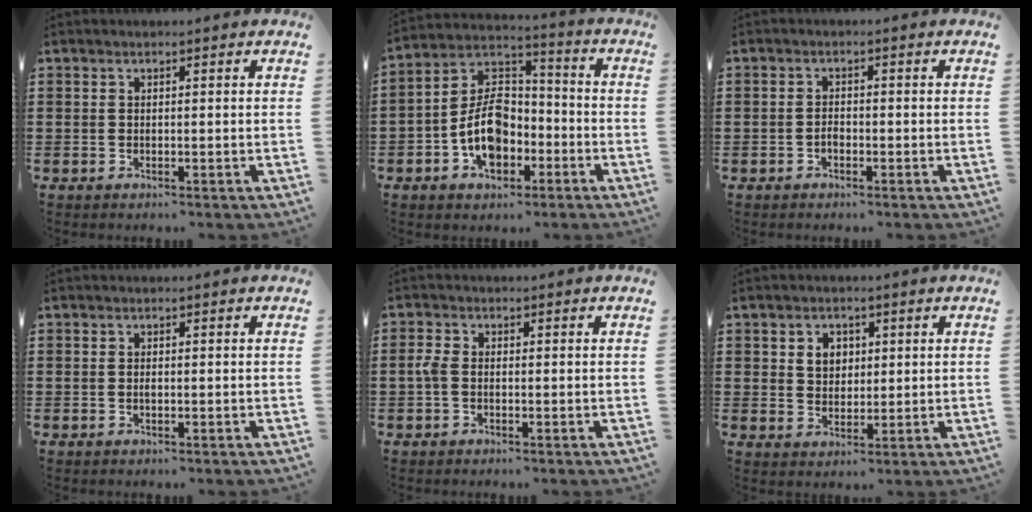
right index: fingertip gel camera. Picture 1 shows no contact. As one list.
[{"total": 9.4, "force": [-3.5, 6.1, 6.3], "torque": [-0.153, 0.009, -0.071]}, {"total": 1.3, "force": [-0.7, 0.6, 0.9], "torque": [-0.021, -0.003, -0.013]}, {"total": 0.5, "force": [-0.1, 0.2, 0.5], "torque": [-0.012, -0.003, -0.001]}, {"total": 2.1, "force": [-0.5, 1.2, 1.7], "torque": [-0.056, -0.007, -0.017]}, {"total": 3.4, "force": [1.2, 2.8, 1.5], "torque": [-0.040, 0.012, 0.019]}]